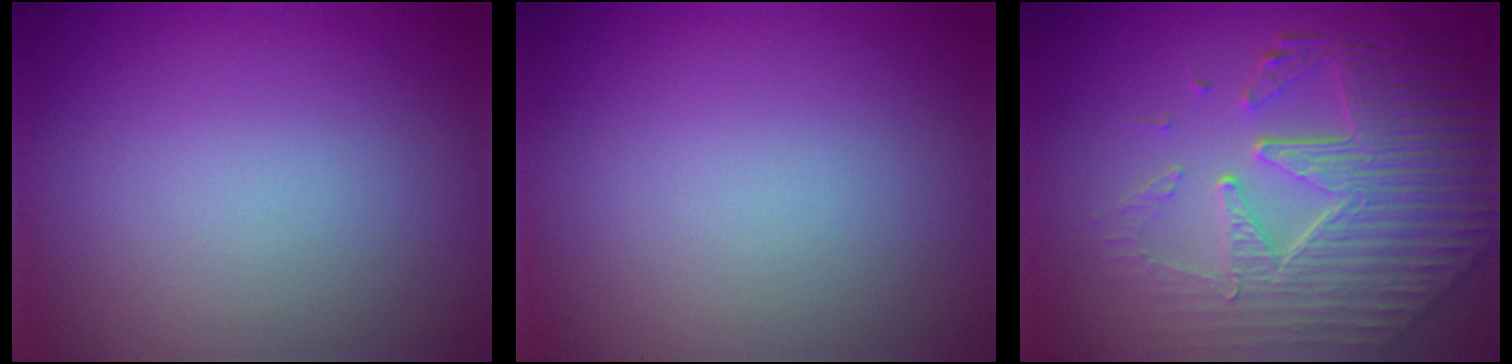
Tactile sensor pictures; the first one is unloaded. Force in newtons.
{"total": 0.0}
{"total": 8.1, "press": 6.0, "slide": 5.5}